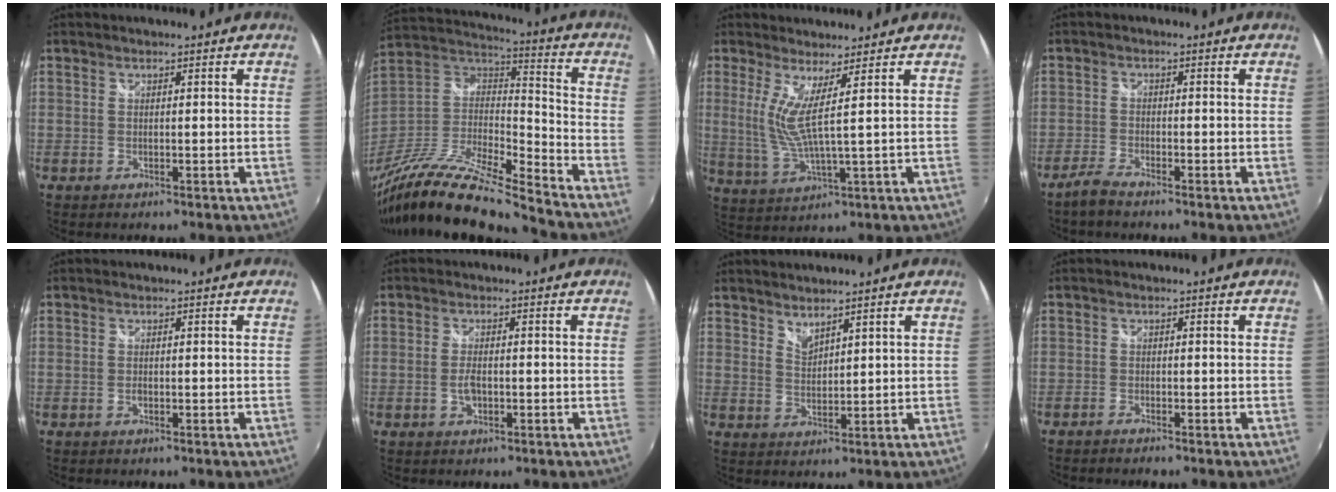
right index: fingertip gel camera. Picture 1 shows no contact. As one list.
[{"total": 23.4, "force": [-19.0, 2.7, 13.4], "torque": [-0.255, -0.038, -0.340]}, {"total": 6.0, "force": [2.4, -0.4, 5.5], "torque": [-0.118, -0.020, 0.046]}, {"total": 3.2, "force": [-2.8, 0.4, 1.5], "torque": [-0.051, -0.004, -0.061]}, {"total": 0.9, "force": [-0.3, 0.5, 0.7], "torque": [-0.015, -0.001, -0.005]}, {"total": 2.7, "force": [-0.8, 1.3, 2.3], "torque": [-0.045, -0.002, -0.014]}, {"total": 3.0, "force": [2.8, 0.5, 0.9], "torque": [-0.012, -0.002, 0.050]}, {"total": 1.5, "force": [-1.3, 0.2, 0.6], "torque": [-0.020, -0.007, -0.028]}]